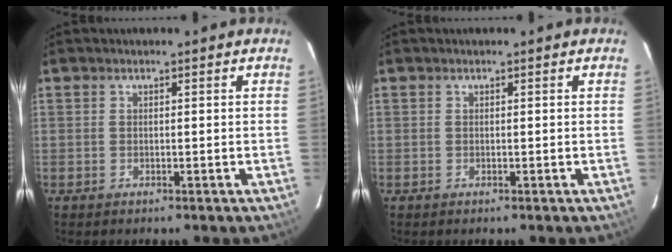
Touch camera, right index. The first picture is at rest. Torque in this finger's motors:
{"motor_torque": [0.00, 0.00, 0.01, 0.00]}